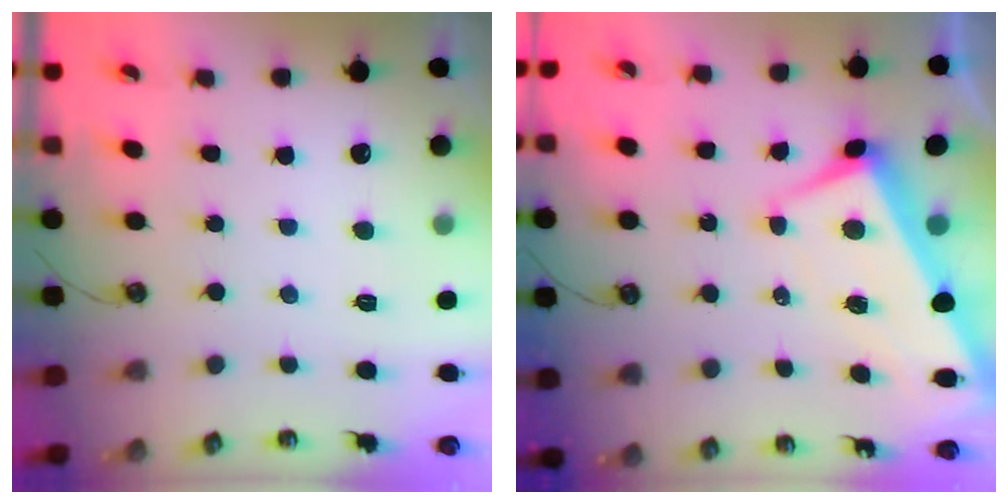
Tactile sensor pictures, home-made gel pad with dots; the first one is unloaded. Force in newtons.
{"total": 1.1, "press": 0.2, "slide": 1.1}